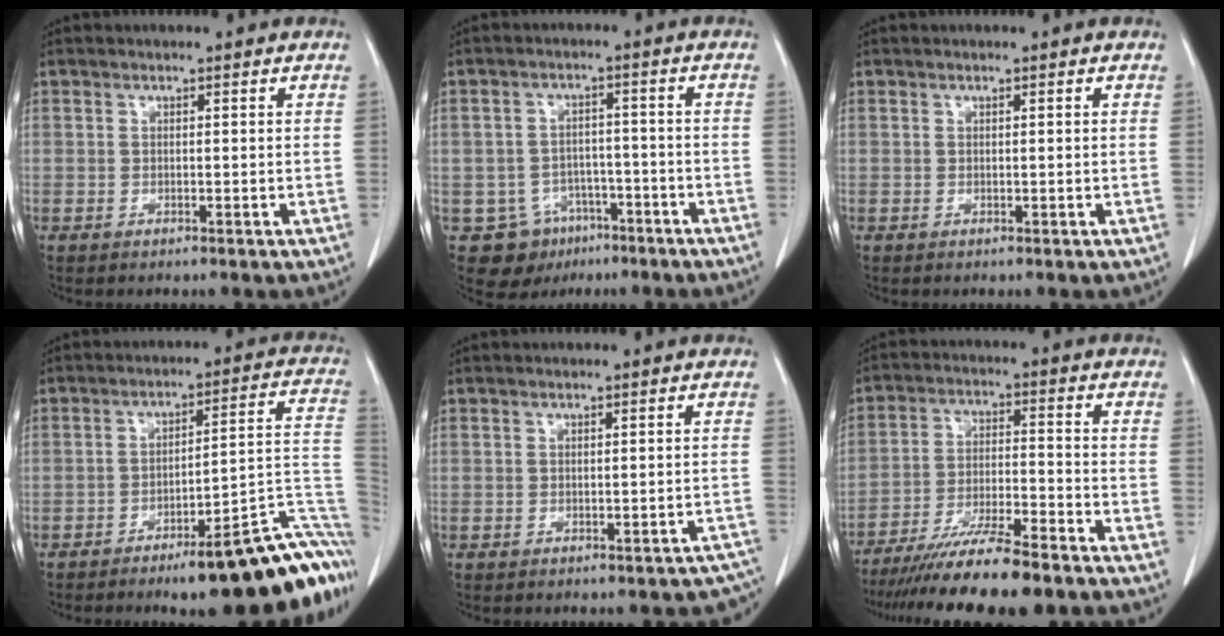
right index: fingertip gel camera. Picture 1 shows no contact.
{"total": 8.5, "force": [-4.5, 7.1, 1.5], "torque": [-0.025, 0.013, -0.056]}
{"total": 0.0}
{"total": 21.0, "force": [-11.7, 3.4, 17.1], "torque": [-0.109, 0.039, -0.155]}
{"total": 5.3, "force": [-4.6, 1.9, 1.9], "torque": [-0.001, 0.000, -0.044]}
{"total": 14.3, "force": [-11.9, 0.5, 7.9], "torque": [-0.132, -0.024, -0.195]}